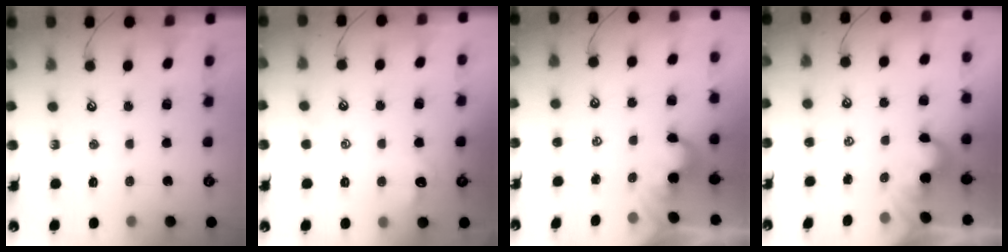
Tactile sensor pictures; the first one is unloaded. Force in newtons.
{"total": 2.7, "press": 2.6, "slide": 0.7}
{"total": 2.1, "press": 2.1, "slide": 0.4}
{"total": 2.2, "press": 2.2, "slide": 0.4}